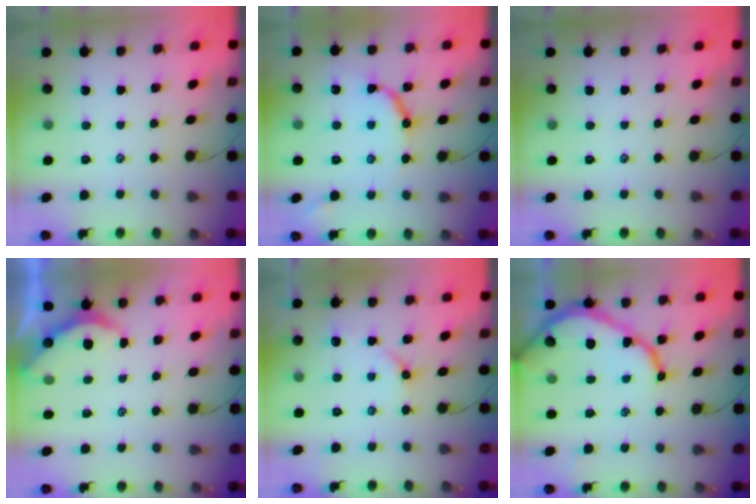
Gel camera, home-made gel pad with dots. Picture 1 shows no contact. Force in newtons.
{"total": 9.0, "press": 9.0, "slide": 0.4}
{"total": 0.0}
{"total": 3.3, "press": 3.3, "slide": 0.3}
{"total": 3.9, "press": 3.9, "slide": 0.5}
{"total": 11.9, "press": 11.8, "slide": 1.3}